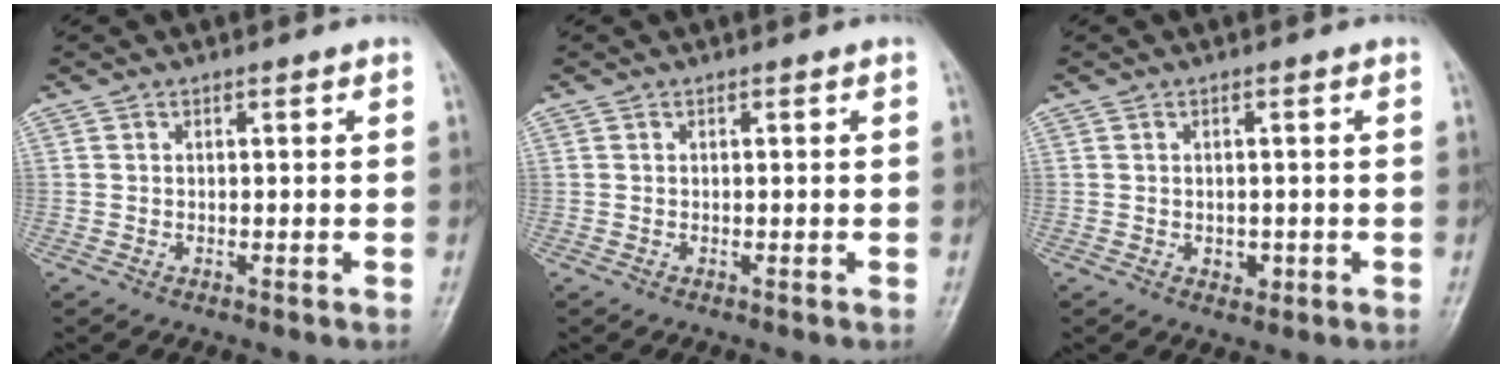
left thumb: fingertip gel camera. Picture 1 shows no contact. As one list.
[{"total": 0.0}, {"total": 2.1, "force": [-0.4, 1.6, 1.2], "torque": [-0.008, 0.001, -0.002]}]